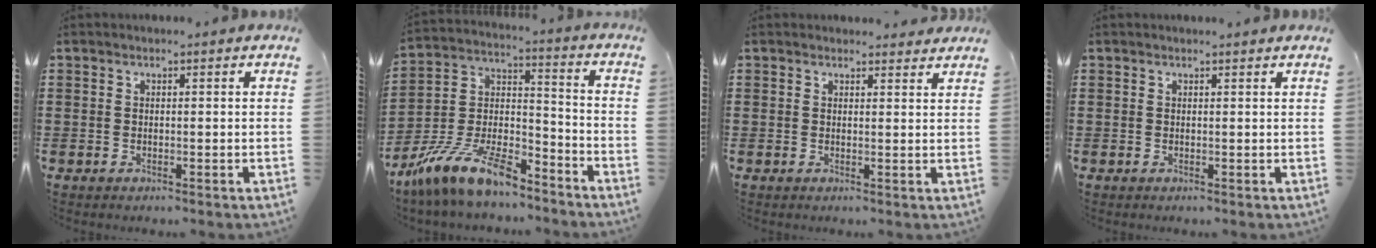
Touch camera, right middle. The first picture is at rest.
{"total": 12.5, "force": [-10.2, 2.8, 6.6], "torque": [-0.140, 0.023, -0.200]}
{"total": 1.4, "force": [1.3, 0.5, 0.0], "torque": [0.004, -0.001, 0.025]}
{"total": 0.0}